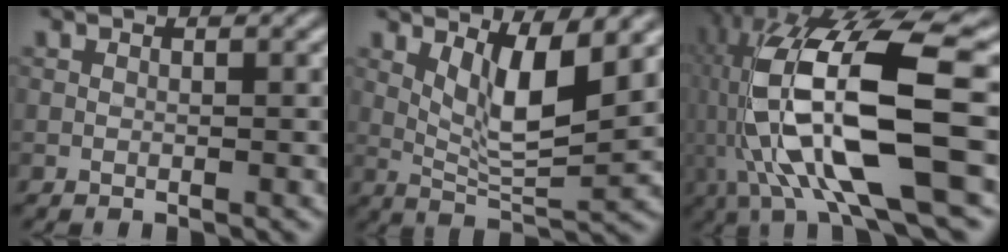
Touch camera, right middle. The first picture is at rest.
{"total": 5.0, "force": [2.2, 1.3, 4.3], "torque": [-0.084, -0.009, 0.053]}
{"total": 14.7, "force": [-0.3, 4.9, 13.9], "torque": [-0.291, -0.003, 0.006]}